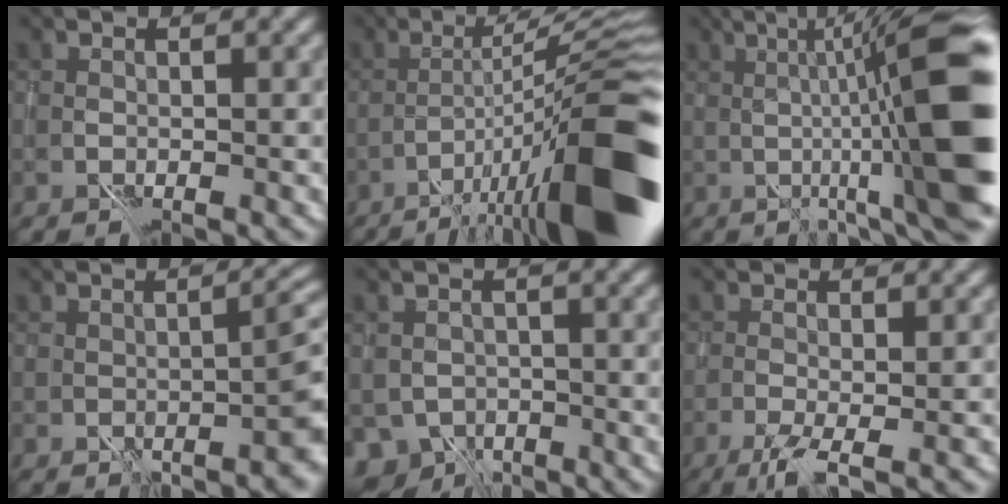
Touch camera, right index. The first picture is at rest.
{"total": 13.5, "force": [-5.0, 2.1, 12.3], "torque": [-0.178, 0.026, -0.067]}
{"total": 13.7, "force": [1.6, 2.1, 13.5], "torque": [-0.157, 0.022, 0.030]}
{"total": 4.2, "force": [-1.0, 0.9, 4.0], "torque": [-0.039, 0.016, -0.004]}
{"total": 2.8, "force": [-1.6, 2.1, 1.1], "torque": [-0.011, -0.007, -0.028]}
{"total": 2.8, "force": [-0.6, 0.5, 2.7], "torque": [-0.041, 0.004, -0.018]}